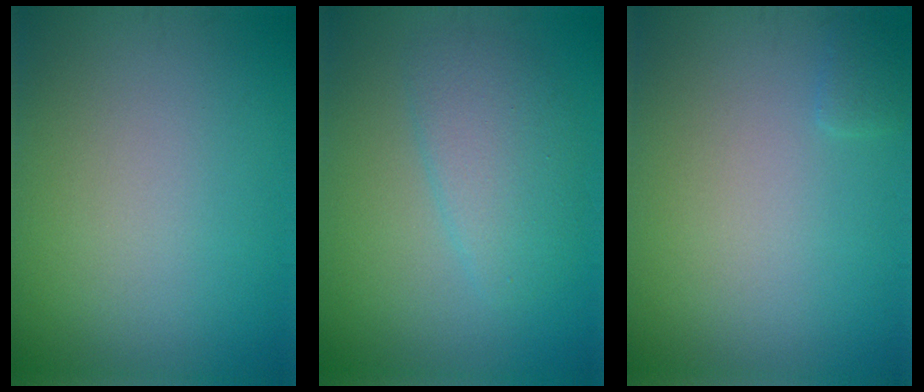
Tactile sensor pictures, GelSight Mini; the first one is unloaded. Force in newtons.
{"total": 3.5, "press": 3.5, "slide": 0.3}
{"total": 0.7, "press": 0.7, "slide": 0.1}